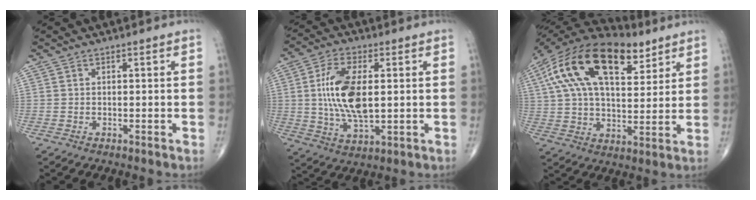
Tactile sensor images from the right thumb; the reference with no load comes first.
{"total": 13.4, "force": [1.3, 6.4, 11.8], "torque": [-0.227, -0.007, 0.026]}
{"total": 24.8, "force": [11.3, 12.0, 18.5], "torque": [-0.333, 0.008, 0.191]}